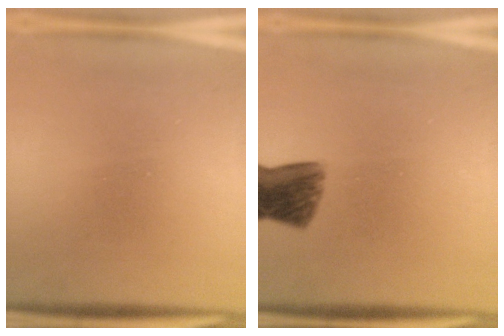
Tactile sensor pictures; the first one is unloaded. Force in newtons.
{"total": 7.5}